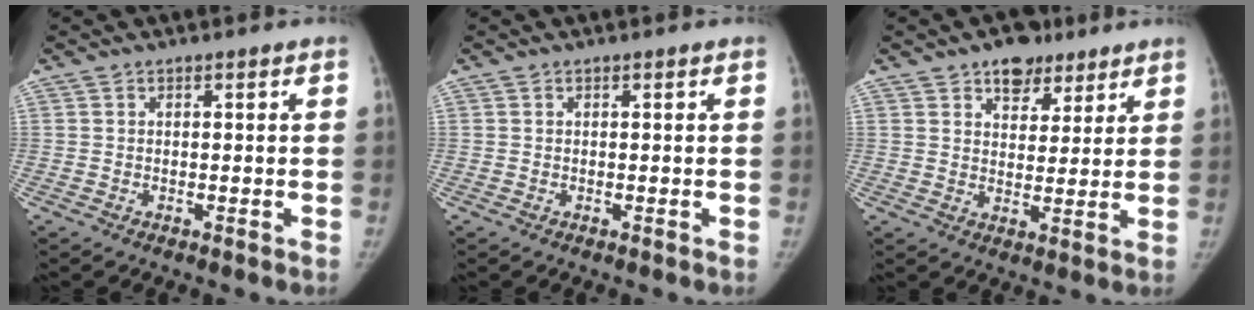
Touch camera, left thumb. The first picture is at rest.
{"total": 0.0}
{"total": 7.6, "force": [4.9, 4.9, 3.2], "torque": [-0.010, -0.020, 0.073]}